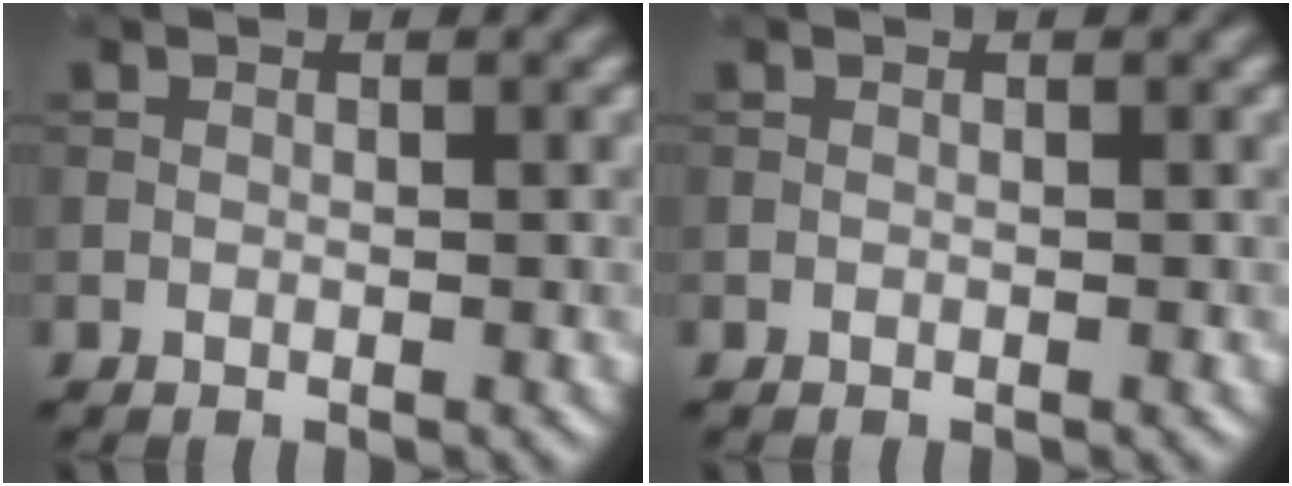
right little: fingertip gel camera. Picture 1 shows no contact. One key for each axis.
{"total": 0.0}